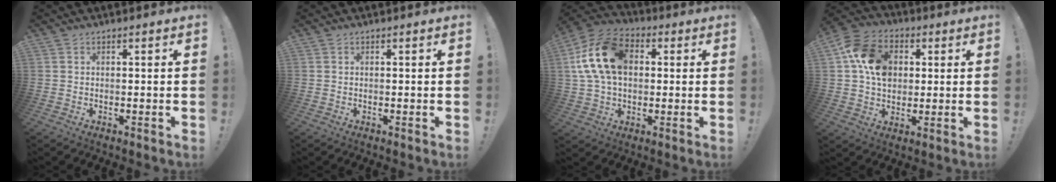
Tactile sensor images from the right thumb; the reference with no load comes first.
{"total": 0.0}
{"total": 17.9, "force": [3.3, 12.3, 12.6], "torque": [-0.225, 0.010, 0.063]}
{"total": 14.7, "force": [3.4, 11.1, 9.1], "torque": [-0.156, 0.002, 0.069]}